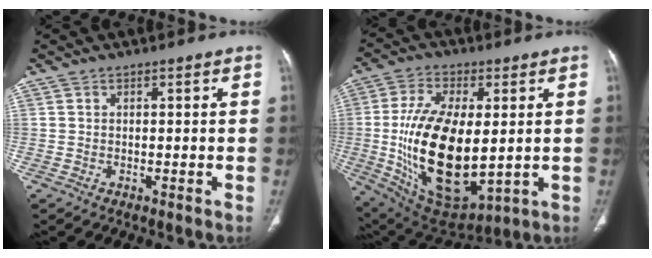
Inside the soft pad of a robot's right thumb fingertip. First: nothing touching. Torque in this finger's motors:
{"motor_torque": [1.53, 3.47, 2.59, 0.17, 0.76]}